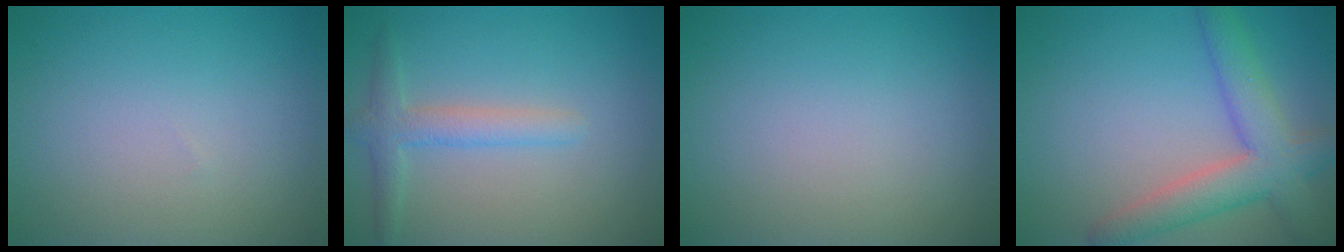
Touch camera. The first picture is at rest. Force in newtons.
{"total": 2.5, "press": 2.5, "slide": 0.1}
{"total": 0.0}
{"total": 5.9, "press": 5.8, "slide": 0.3}